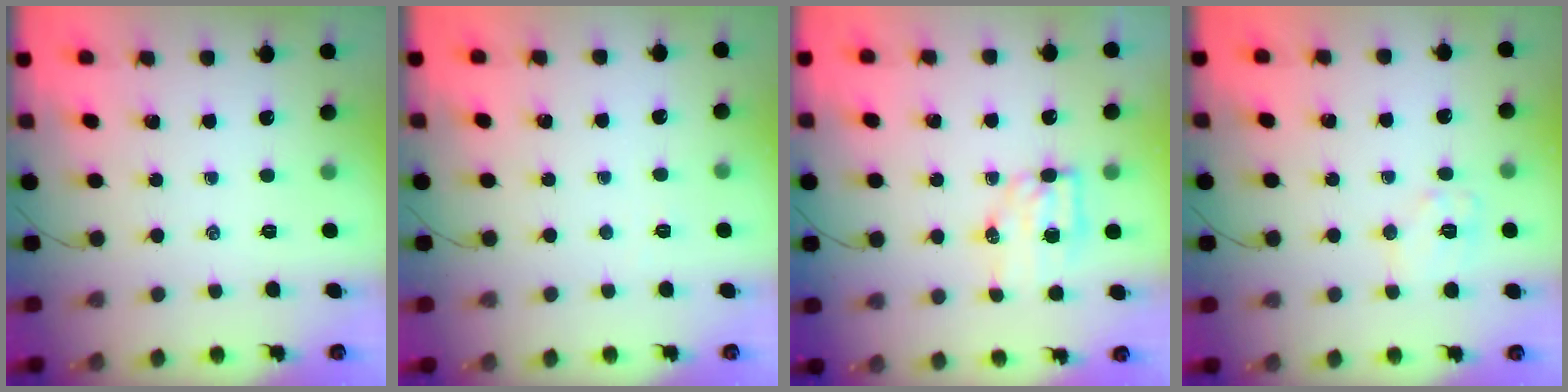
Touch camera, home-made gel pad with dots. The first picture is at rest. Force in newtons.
{"total": 1.8, "press": 1.7, "slide": 0.5}
{"total": 7.1, "press": 7.0, "slide": 0.9}
{"total": 8.1, "press": 8.1, "slide": 0.9}